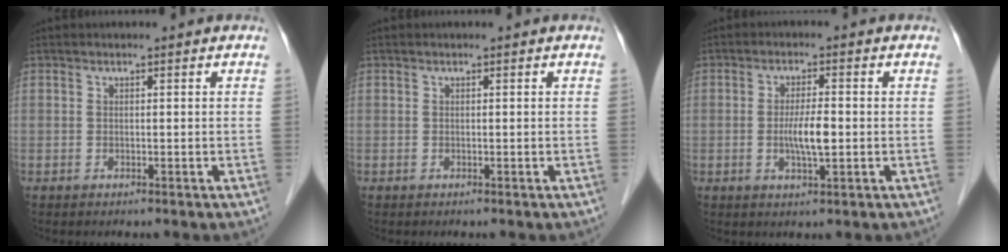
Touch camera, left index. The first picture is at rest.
{"total": 0.0}
{"total": 4.4, "force": [-0.6, 0.7, 4.3], "torque": [-0.086, -0.005, -0.009]}